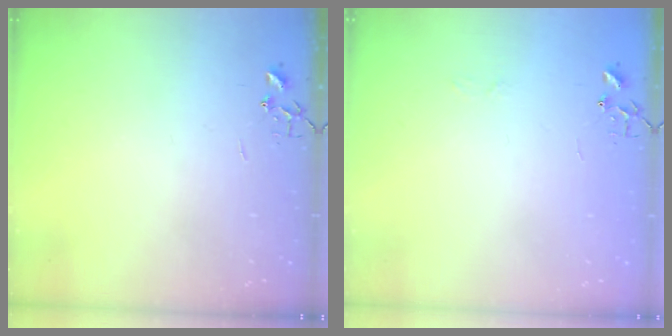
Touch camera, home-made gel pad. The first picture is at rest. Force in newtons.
{"total": 3.0, "press": 3.0, "slide": 0.3}